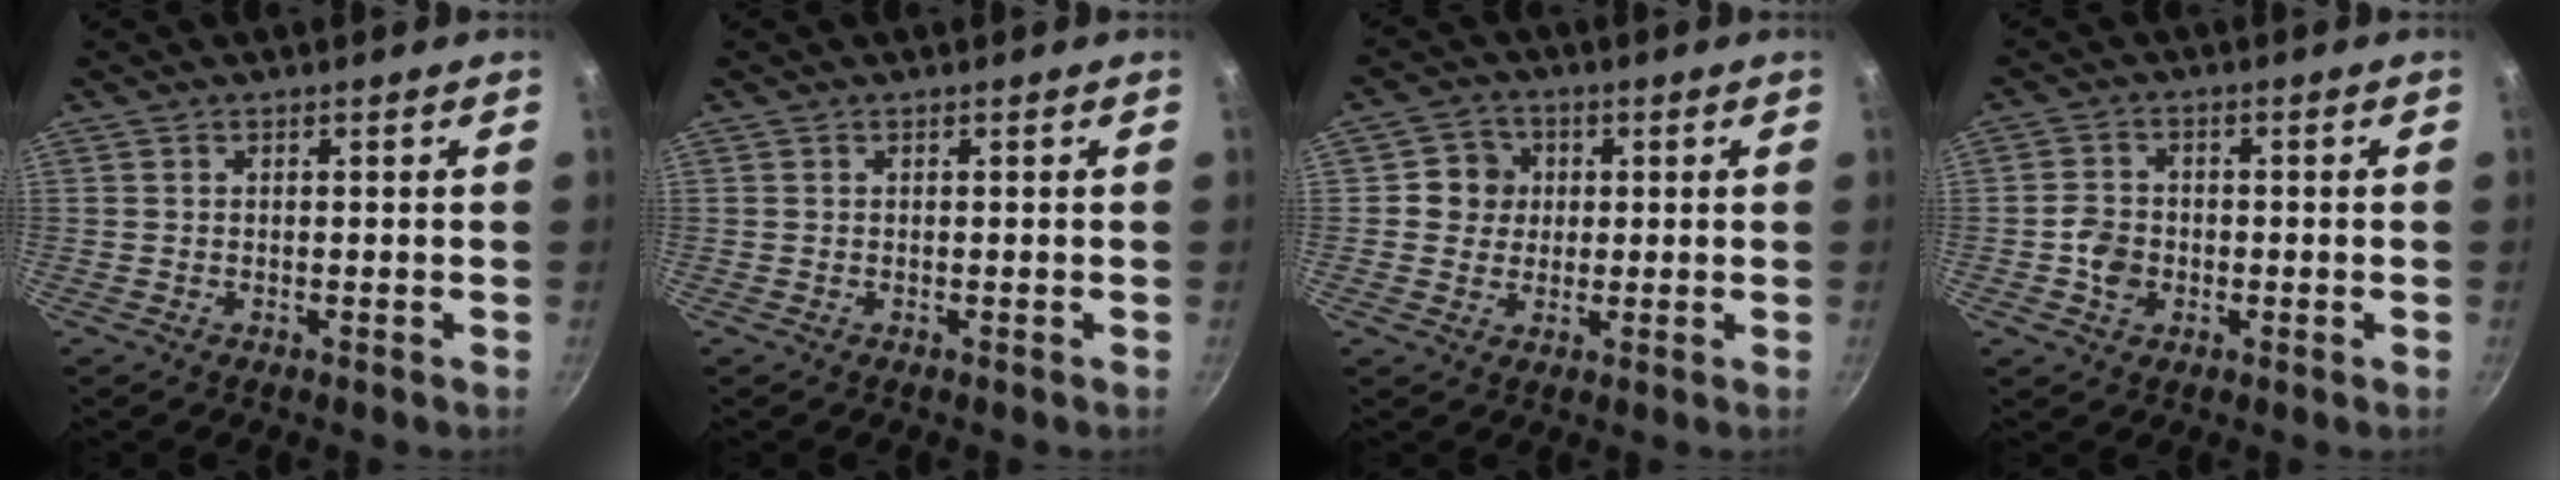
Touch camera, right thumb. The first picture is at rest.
{"total": 0.0}
{"total": 5.6, "force": [0.9, 5.3, 1.5], "torque": [0.013, 0.004, 0.004]}
{"total": 4.9, "force": [-1.2, 3.9, 2.7], "torque": [-0.039, 0.016, -0.028]}